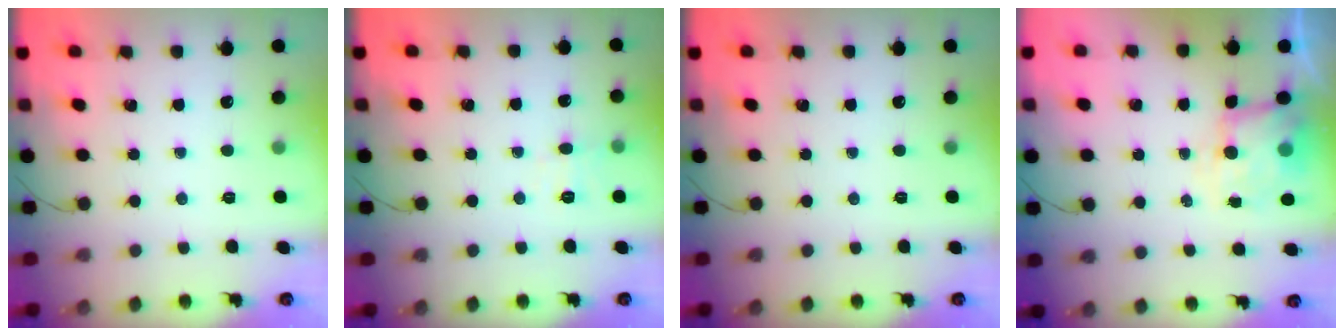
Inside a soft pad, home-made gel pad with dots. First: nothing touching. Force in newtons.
{"total": 5.9, "press": 5.7, "slide": 1.6}
{"total": 0.0}
{"total": 6.2, "press": 6.1, "slide": 1.4}